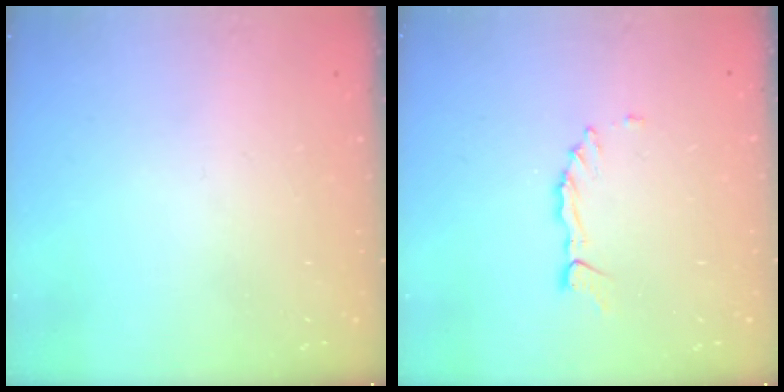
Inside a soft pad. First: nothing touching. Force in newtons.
{"total": 1.4, "press": 1.4, "slide": 0.3}